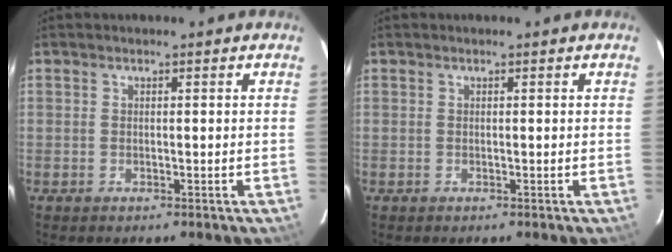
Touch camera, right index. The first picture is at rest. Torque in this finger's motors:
{"motor_torque": [0.00, 0.00, 0.03, 0.00]}